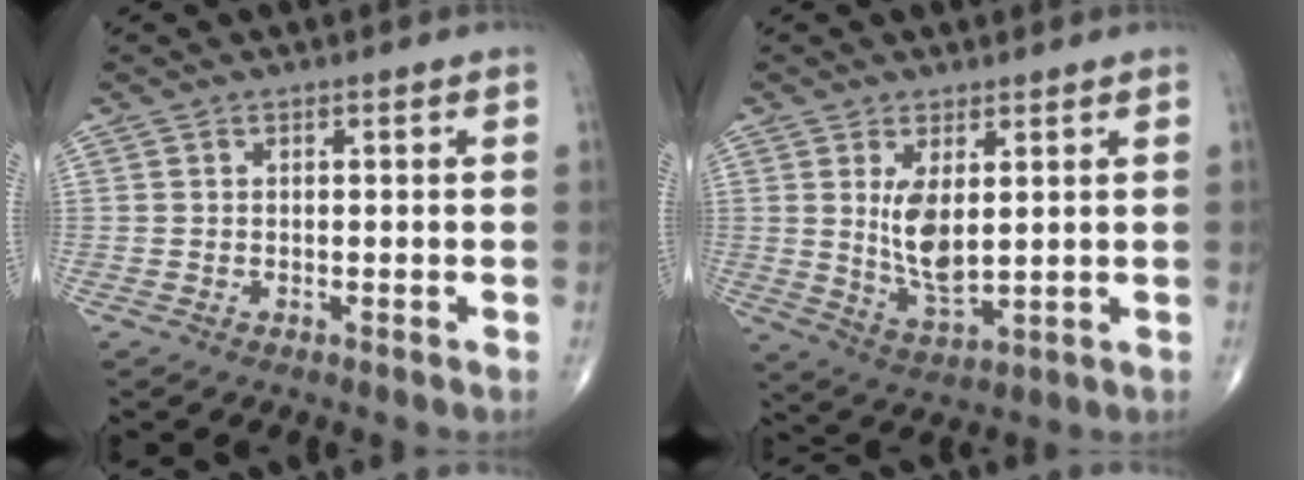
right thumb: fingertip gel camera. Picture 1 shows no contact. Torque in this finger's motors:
{"motor_torque": [-0.41, 0.89, 1.05, 0.54, 0.34]}